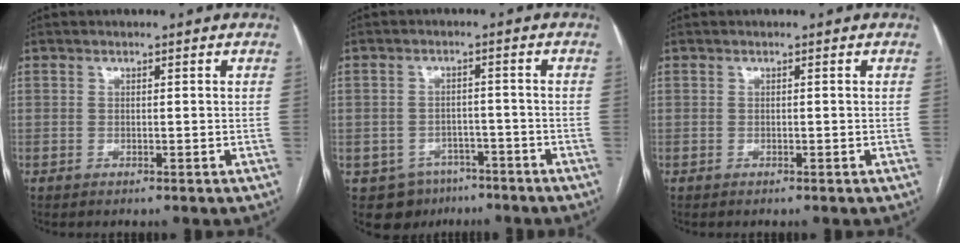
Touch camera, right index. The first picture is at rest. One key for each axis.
{"total": 6.9, "fx": -4.3, "fy": 5.3, "fz": 1.1, "tx": -0.011, "ty": 0.010, "tz": -0.055}
{"total": 0.0}